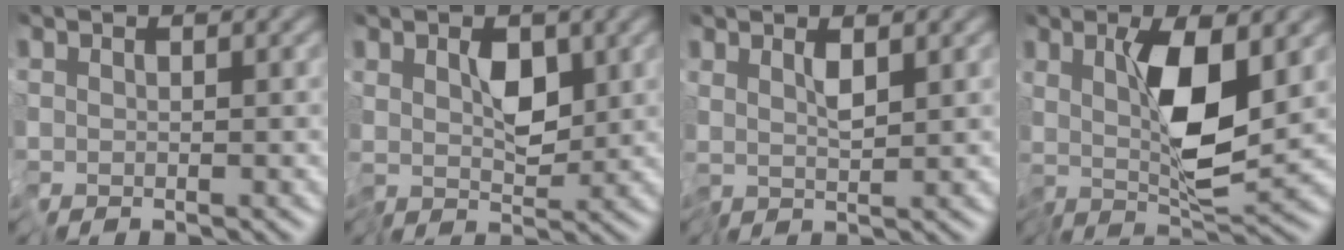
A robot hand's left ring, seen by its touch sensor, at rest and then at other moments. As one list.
[{"total": 3.1, "force": [0.4, 1.6, 2.6], "torque": [-0.043, -0.011, 0.011]}, {"total": 1.6, "force": [0.6, -0.2, 1.4], "torque": [-0.027, -0.004, 0.015]}, {"total": 5.4, "force": [0.9, 0.7, 5.3], "torque": [-0.096, -0.012, 0.018]}]